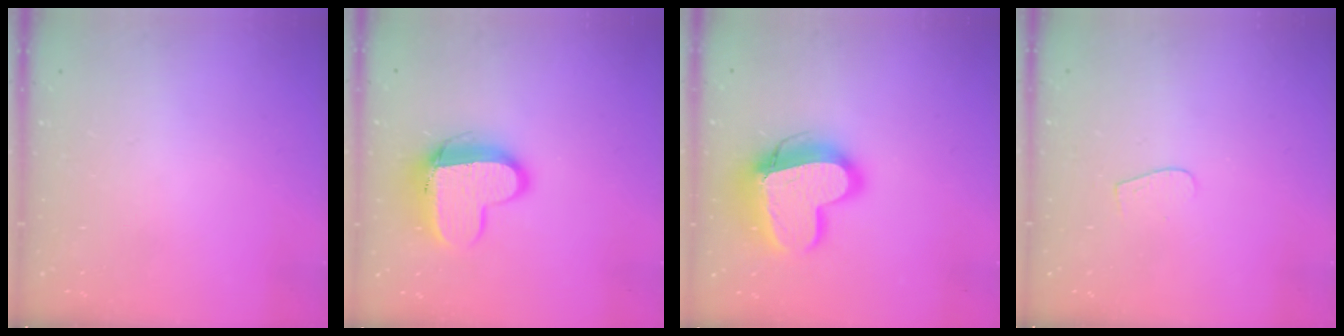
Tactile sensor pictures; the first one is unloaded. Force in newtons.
{"total": 12.1, "press": 12.0, "slide": 0.9}
{"total": 16.8, "press": 16.7, "slide": 1.8}
{"total": 3.9, "press": 3.9, "slide": 0.4}